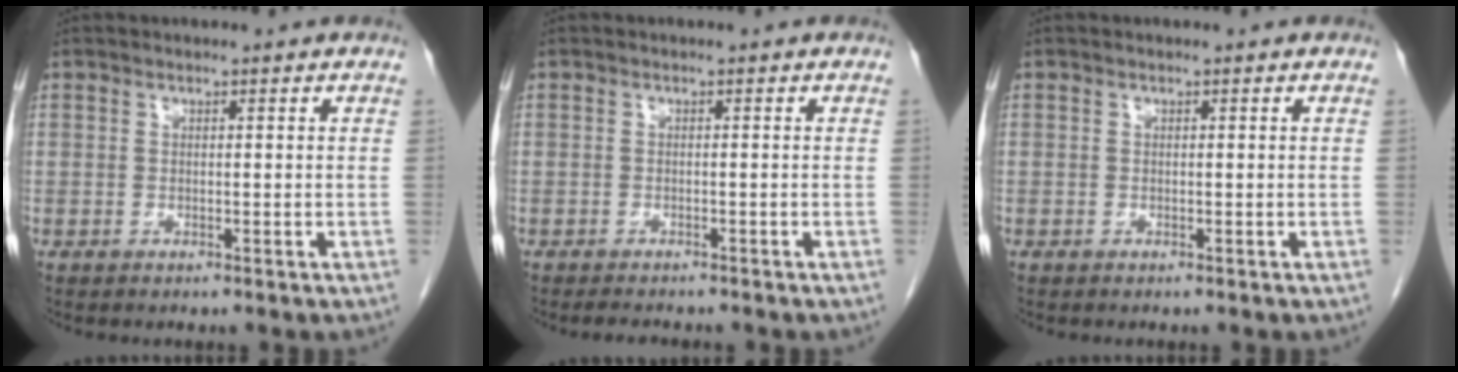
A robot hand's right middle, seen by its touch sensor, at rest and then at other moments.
{"total": 3.0, "force": [-2.7, 0.6, 1.2], "torque": [-0.019, -0.007, -0.036]}
{"total": 0.0}